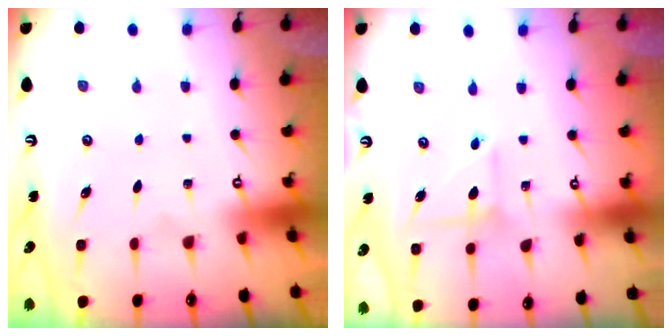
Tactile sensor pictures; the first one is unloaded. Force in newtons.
{"total": 2.4, "press": 2.4, "slide": 0.3}